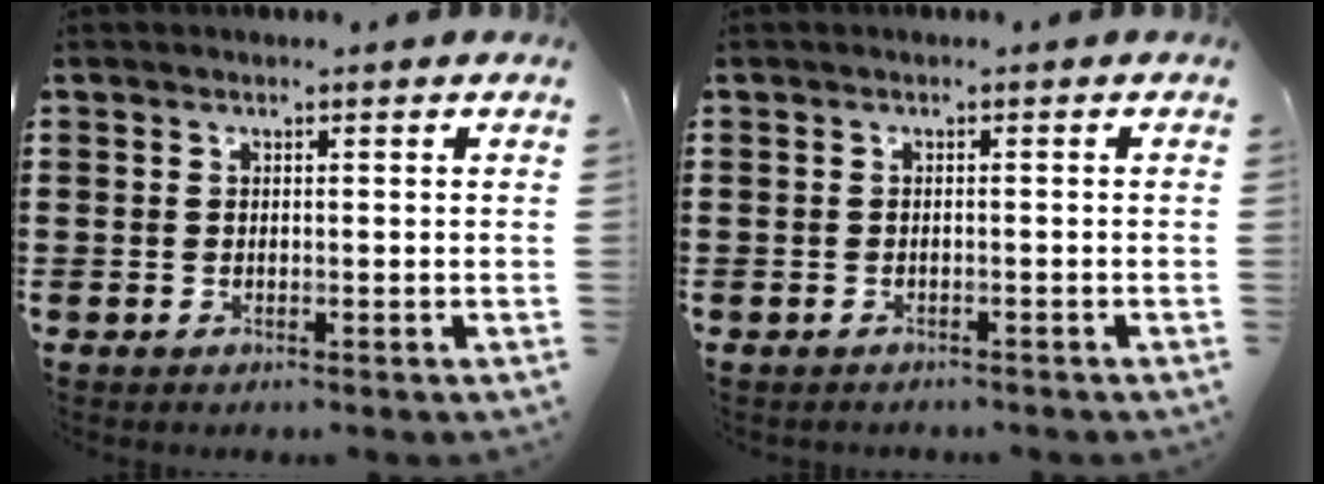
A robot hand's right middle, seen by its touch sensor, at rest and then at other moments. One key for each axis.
{"total": 0.6, "fx": -0.6, "fy": 0.1, "fz": 0.0, "tx": -0.001, "ty": 0.001, "tz": -0.013}